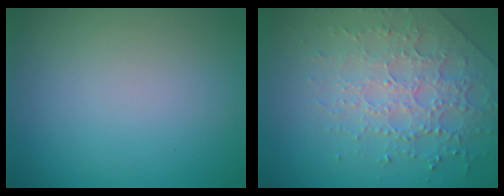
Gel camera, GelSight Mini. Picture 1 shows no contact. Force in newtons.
{"total": 4.2, "press": 4.1, "slide": 0.7}